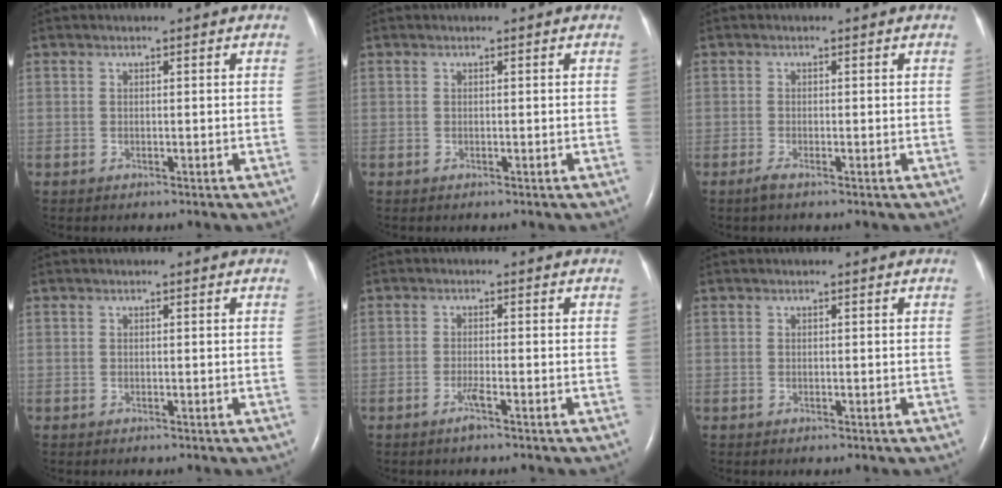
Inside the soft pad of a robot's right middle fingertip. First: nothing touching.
{"total": 0.0}
{"total": 1.2, "force": [-0.8, 0.0, 0.8], "torque": [-0.027, -0.005, -0.020]}
{"total": 0.0}
{"total": 1.7, "force": [-1.2, -0.2, 1.3], "torque": [-0.030, -0.002, -0.025]}
{"total": 0.0}